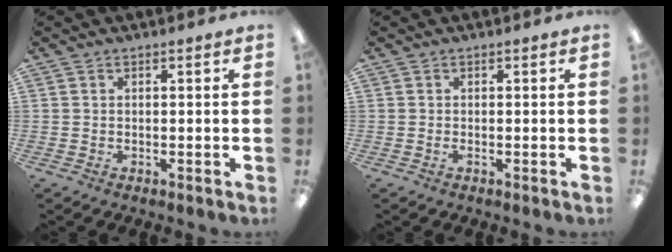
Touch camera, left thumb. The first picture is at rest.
{"total": 0.6, "force": [-0.1, 0.2, 0.5], "torque": [-0.011, 0.000, -0.001]}